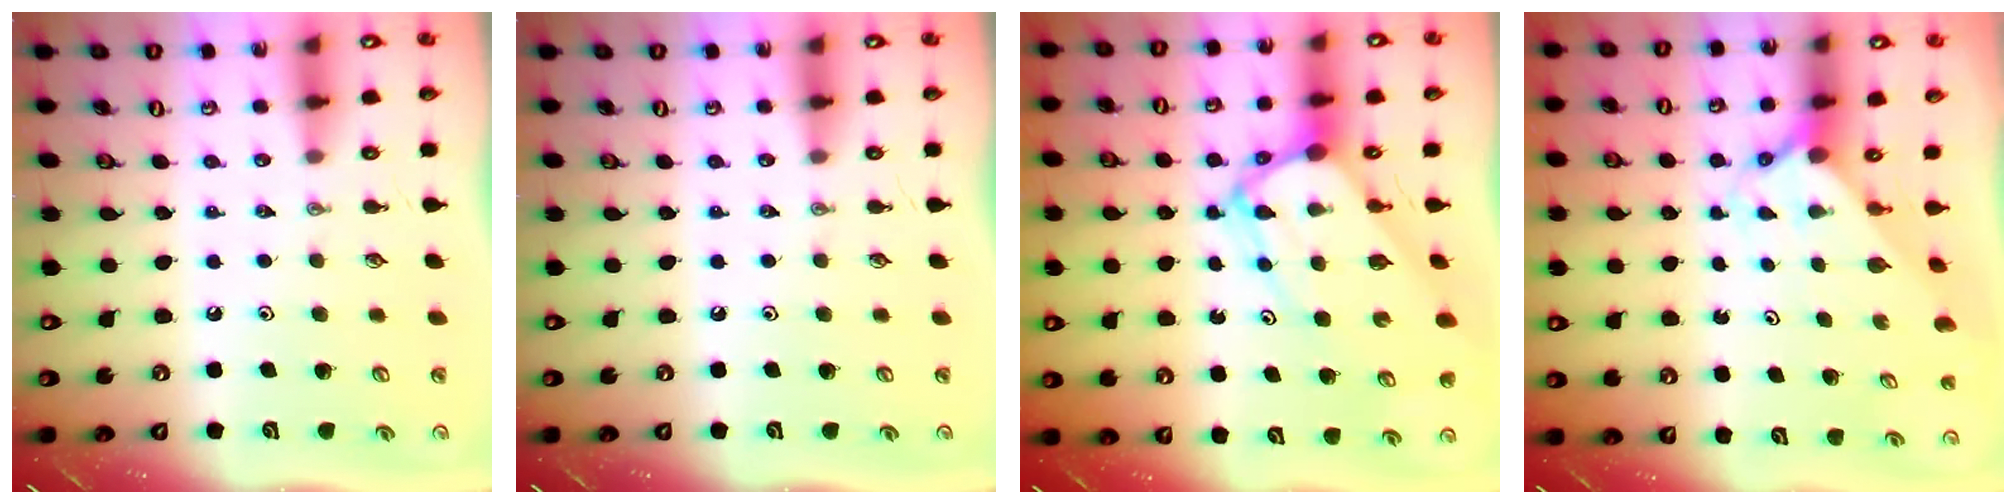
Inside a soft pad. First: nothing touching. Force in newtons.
{"total": 0.0}
{"total": 10.1, "press": 10.0, "slide": 0.9}
{"total": 1.7, "press": 1.7, "slide": 0.2}